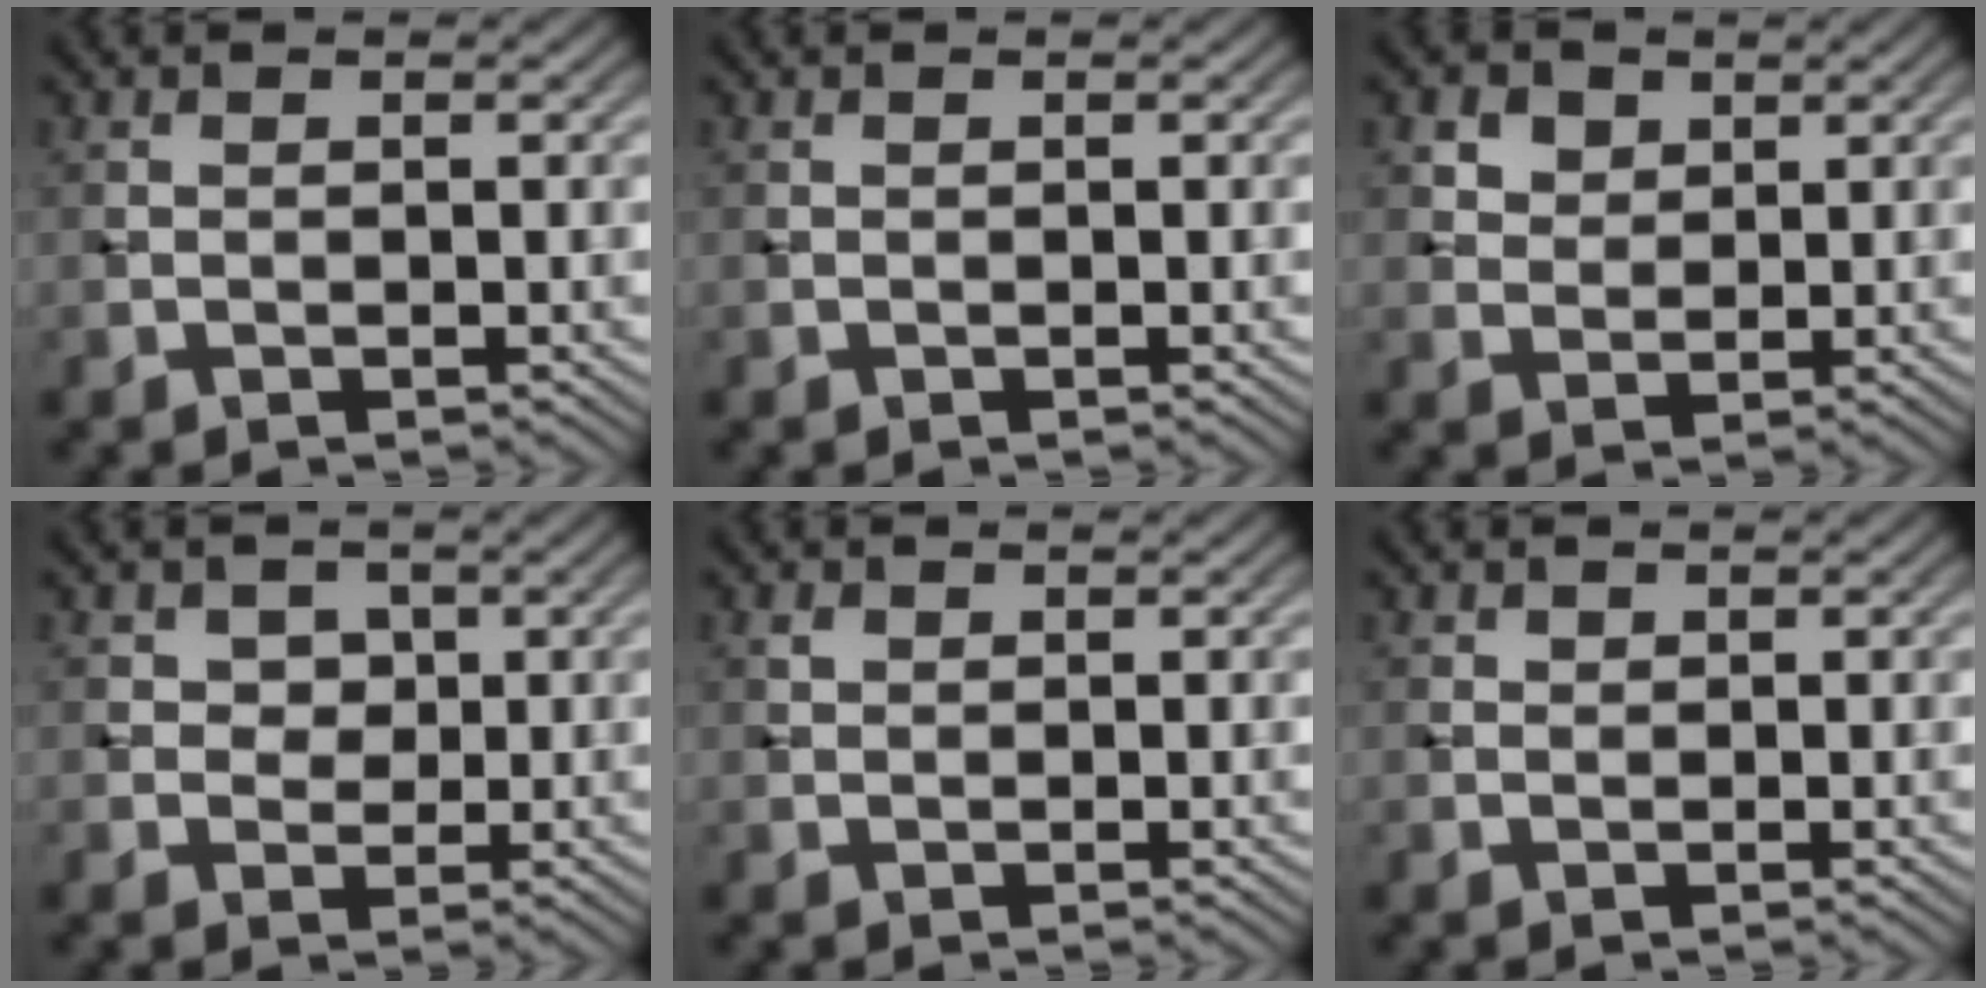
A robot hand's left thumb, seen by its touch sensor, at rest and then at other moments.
{"total": 0.0}
{"total": 3.8, "force": [2.2, 2.6, 1.6], "torque": [-0.043, -0.007, 0.048]}
{"total": 3.5, "force": [1.4, 2.9, 1.3], "torque": [-0.035, -0.011, 0.024]}
{"total": 0.9, "force": [0.5, 0.6, 0.4], "torque": [-0.008, -0.001, 0.010]}
{"total": 0.6, "force": [0.5, 0.4, 0.1], "torque": [-0.001, -0.002, 0.009]}